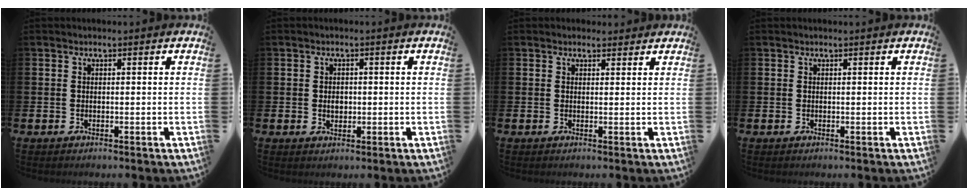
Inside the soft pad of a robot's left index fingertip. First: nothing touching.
{"total": 1.8, "force": [0.1, 1.3, 1.2], "torque": [-0.006, 0.000, -0.004]}
{"total": 1.0, "force": [0.9, 0.5, 0.0], "torque": [0.008, 0.001, 0.015]}
{"total": 0.0}